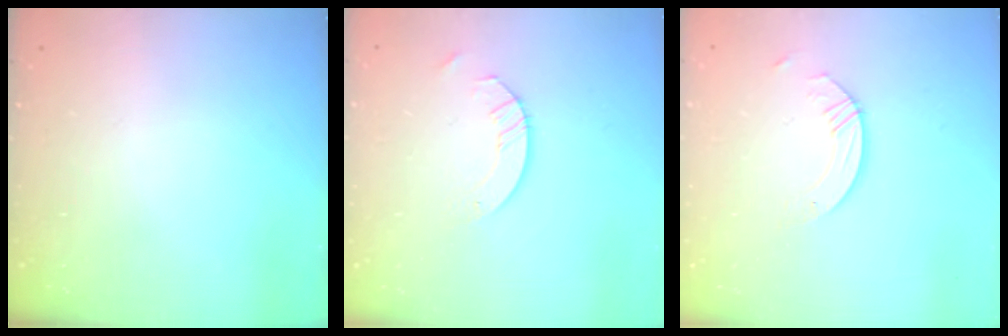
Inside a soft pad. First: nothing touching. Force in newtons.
{"total": 4.4, "press": 4.3, "slide": 0.4}
{"total": 3.8, "press": 3.7, "slide": 0.4}